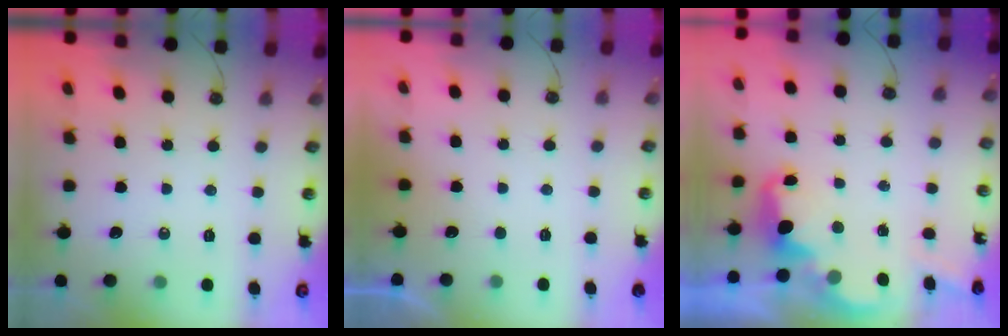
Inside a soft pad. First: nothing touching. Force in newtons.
{"total": 0.7, "press": 0.4, "slide": 0.5}
{"total": 2.4, "press": 2.4, "slide": 0.5}